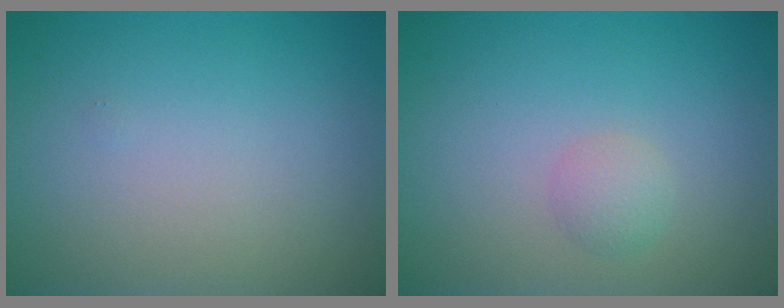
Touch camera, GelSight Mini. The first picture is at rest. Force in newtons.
{"total": 1.4, "press": 1.4, "slide": 0.0}